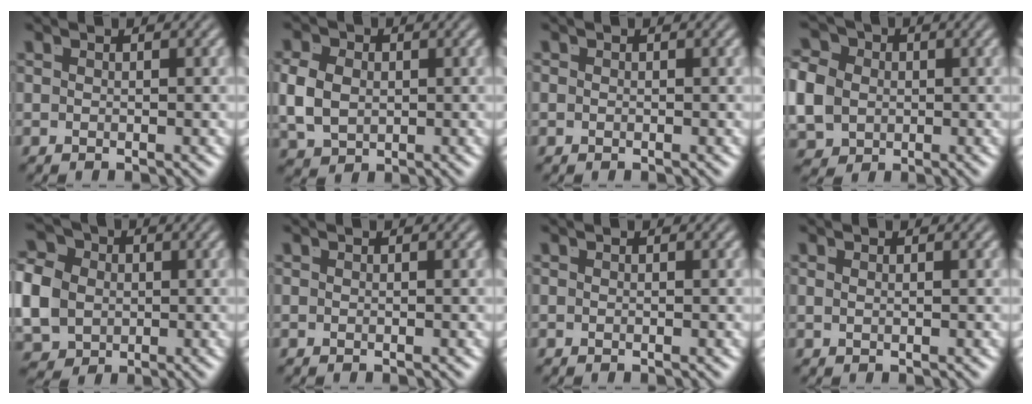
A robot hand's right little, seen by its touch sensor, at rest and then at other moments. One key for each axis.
{"total": 4.7, "fx": -0.1, "fy": 3.9, "fz": 2.6, "tx": -0.061, "ty": -0.018, "tz": 0.010}
{"total": 0.0}
{"total": 7.5, "fx": 0.3, "fy": 6.5, "fz": 3.7, "tx": -0.084, "ty": -0.024, "tz": 0.010}
{"total": 9.0, "fx": 0.1, "fy": 7.8, "fz": 4.3, "tx": -0.101, "ty": -0.032, "tz": 0.010}
{"total": 0.0}
{"total": 0.0}
{"total": 0.9, "fx": 0.2, "fy": -0.8, "fz": 0.4, "tx": 0.000, "ty": -0.004, "tz": 0.009}